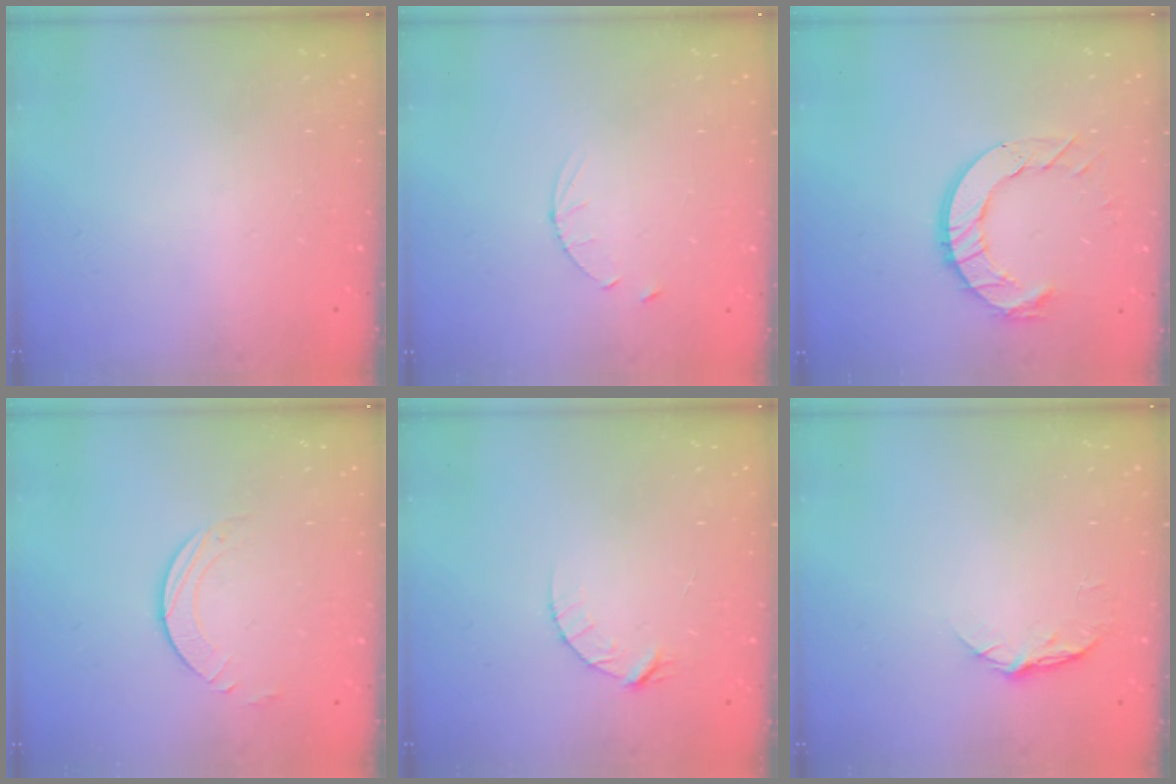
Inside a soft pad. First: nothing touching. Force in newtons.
{"total": 3.0, "press": 2.9, "slide": 0.4}
{"total": 11.0, "press": 10.9, "slide": 1.1}
{"total": 2.7, "press": 2.7, "slide": 0.2}
{"total": 4.4, "press": 4.4, "slide": 0.4}
{"total": 5.2, "press": 5.2, "slide": 0.7}